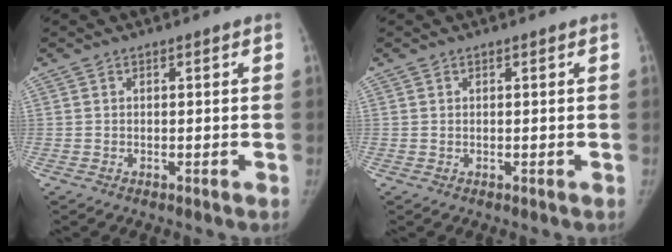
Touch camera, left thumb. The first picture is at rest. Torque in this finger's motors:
{"motor_torque": [-0.11, -0.11, 0.35, 0.28, 0.02]}